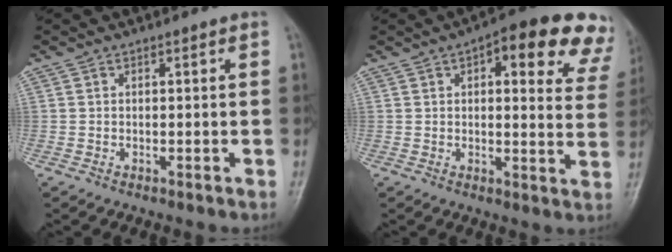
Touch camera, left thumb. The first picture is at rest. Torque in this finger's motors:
{"motor_torque": [0.37, 0.42, 0.35, 0.09, 0.09]}